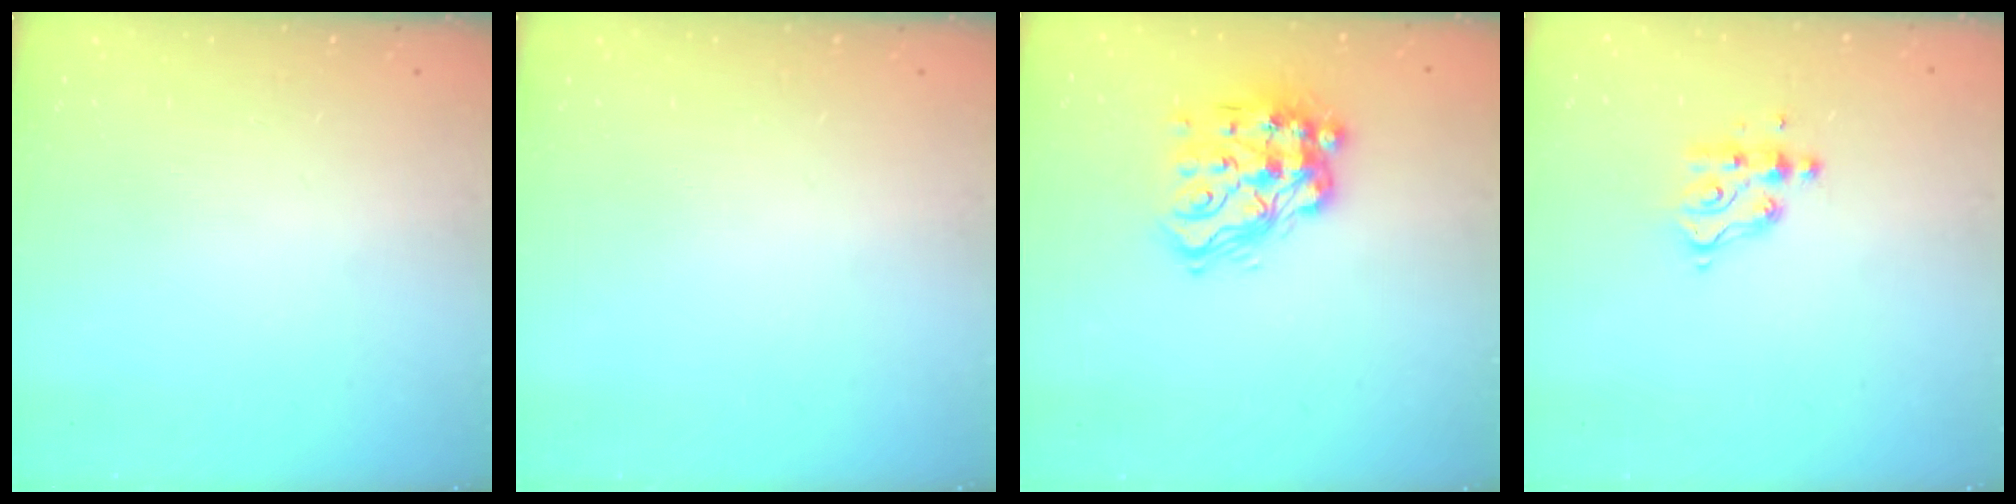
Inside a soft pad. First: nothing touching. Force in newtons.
{"total": 0.0}
{"total": 16.6, "press": 16.5, "slide": 1.9}
{"total": 6.2, "press": 6.2, "slide": 0.2}